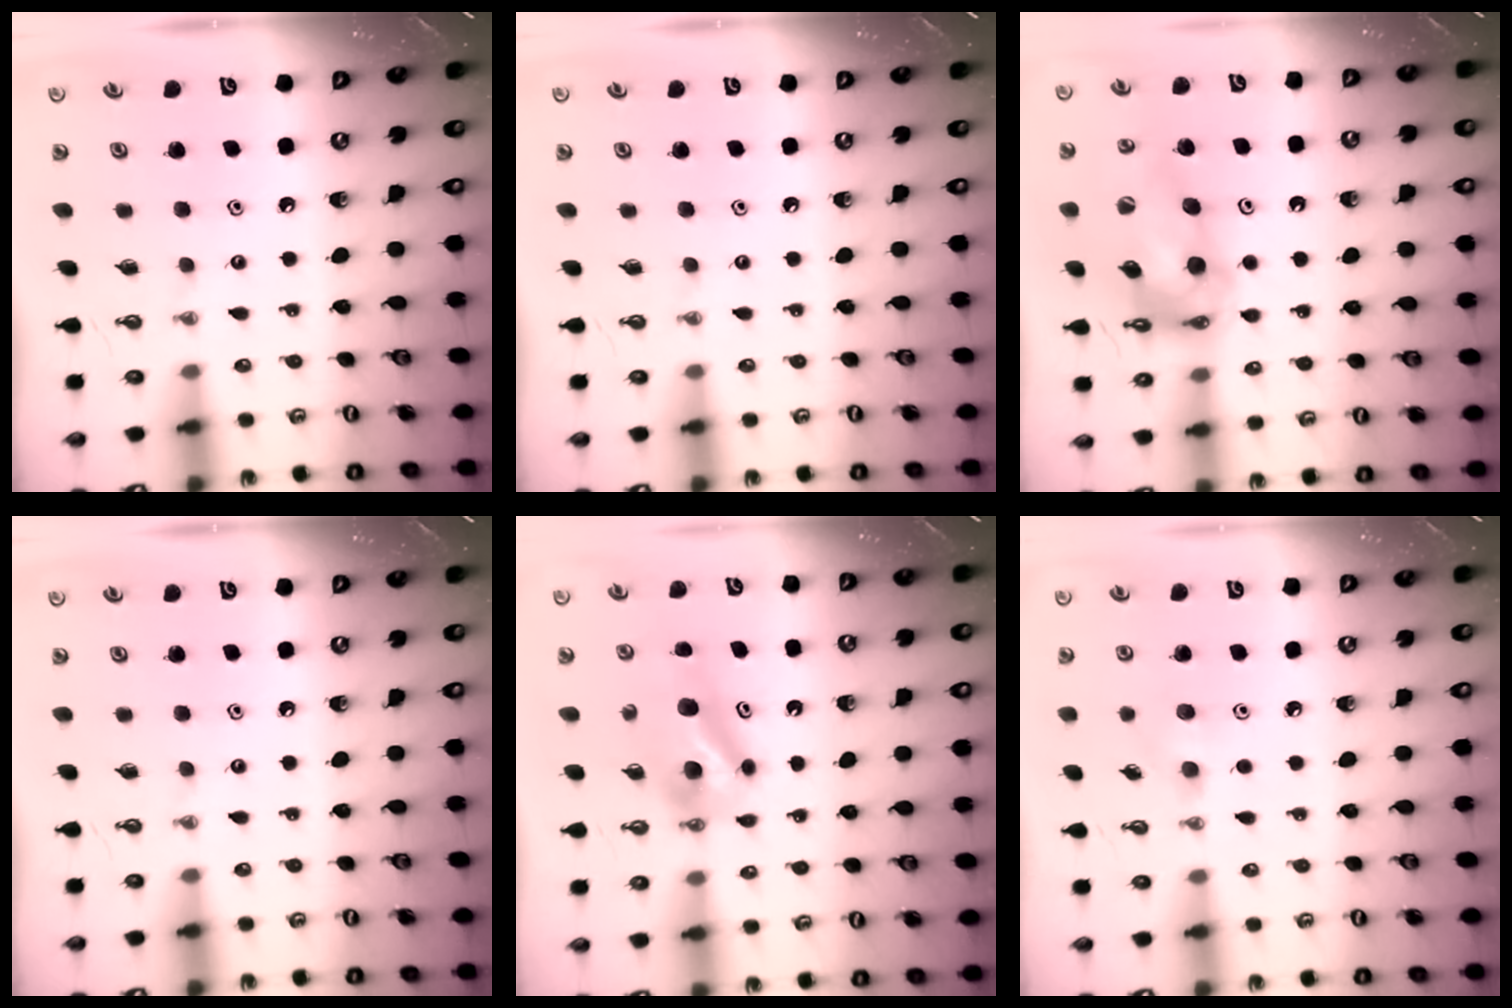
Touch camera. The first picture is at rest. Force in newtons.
{"total": 0.0}
{"total": 16.2, "press": 16.1, "slide": 1.7}
{"total": 0.0}
{"total": 7.6, "press": 7.1, "slide": 2.6}
{"total": 5.9, "press": 5.7, "slide": 1.3}